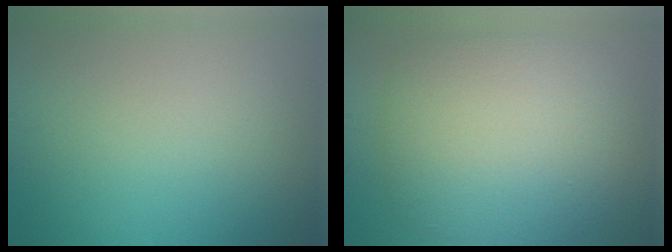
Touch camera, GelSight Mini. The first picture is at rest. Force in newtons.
{"total": 9.2, "press": 9.1, "slide": 0.4}